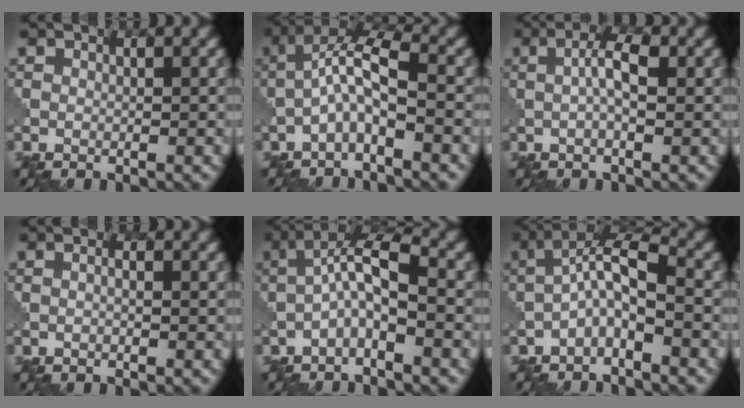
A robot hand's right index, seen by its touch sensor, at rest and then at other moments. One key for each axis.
{"total": 4.7, "fx": -1.5, "fy": 1.1, "fz": 4.3, "tx": -0.085, "ty": 0.020, "tz": -0.038}
{"total": 3.1, "fx": 0.3, "fy": 0.8, "fz": 3.0, "tx": -0.060, "ty": 0.007, "tz": 0.001}
{"total": 0.5, "fx": -0.1, "fy": 0.1, "fz": 0.5, "tx": -0.012, "ty": -0.002, "tz": -0.005}
{"total": 4.3, "fx": -1.0, "fy": 1.1, "fz": 4.1, "tx": -0.075, "ty": 0.020, "tz": -0.029}
{"total": 4.1, "fx": -1.5, "fy": 1.1, "fz": 3.7, "tx": -0.071, "ty": 0.020, "tz": -0.037}